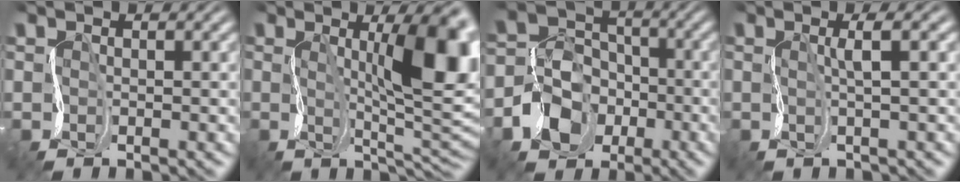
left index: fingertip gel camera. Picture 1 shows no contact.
{"total": 9.5, "force": [1.8, 2.6, 8.9], "torque": [-0.128, 0.006, 0.033]}
{"total": 4.9, "force": [-2.2, 4.2, 0.9], "torque": [-0.022, 0.013, -0.052]}
{"total": 1.5, "force": [0.9, -0.2, 1.1], "torque": [-0.018, 0.012, 0.012]}